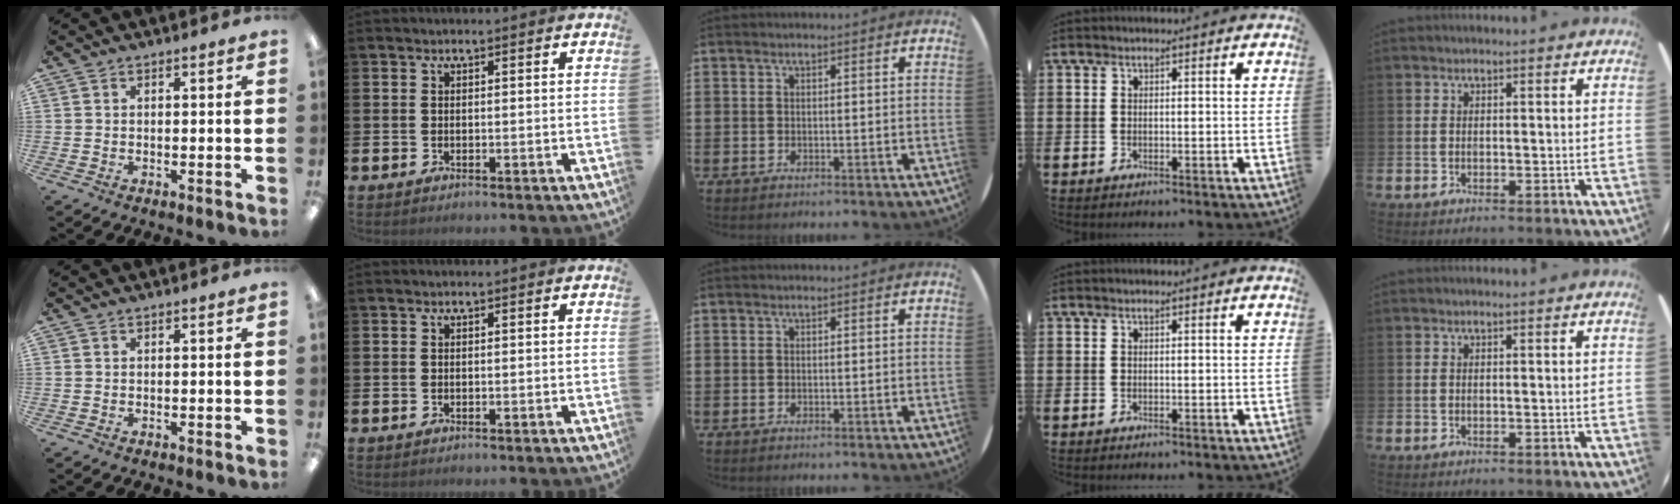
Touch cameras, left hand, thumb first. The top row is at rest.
{}